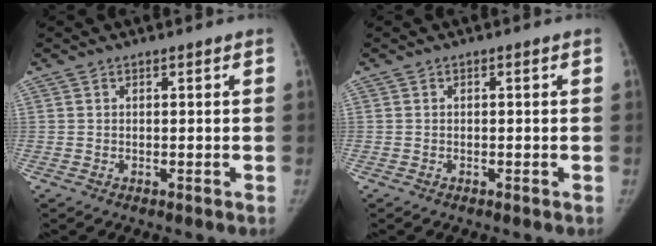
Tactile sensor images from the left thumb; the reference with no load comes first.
{"total": 0.0}